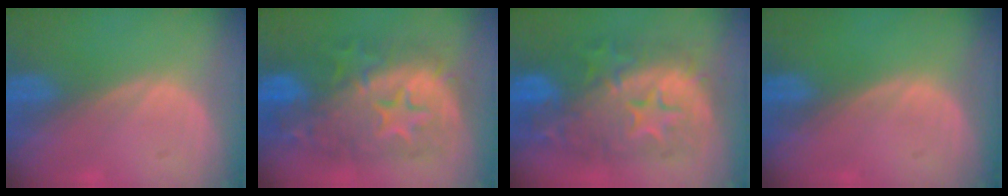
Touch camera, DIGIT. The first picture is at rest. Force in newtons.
{"total": 12.5, "press": 12.5, "slide": 1.1}
{"total": 12.6, "press": 12.6, "slide": 1.0}
{"total": 0.0}